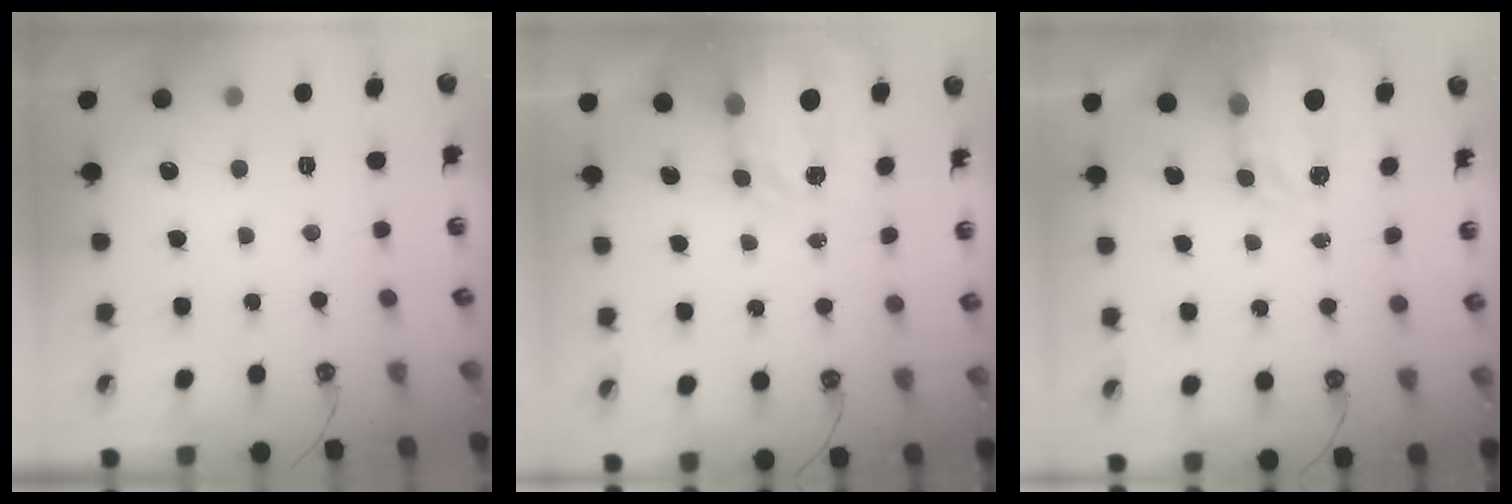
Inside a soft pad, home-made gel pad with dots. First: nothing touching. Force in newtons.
{"total": 3.8, "press": 3.7, "slide": 0.5}
{"total": 3.8, "press": 3.7, "slide": 0.5}